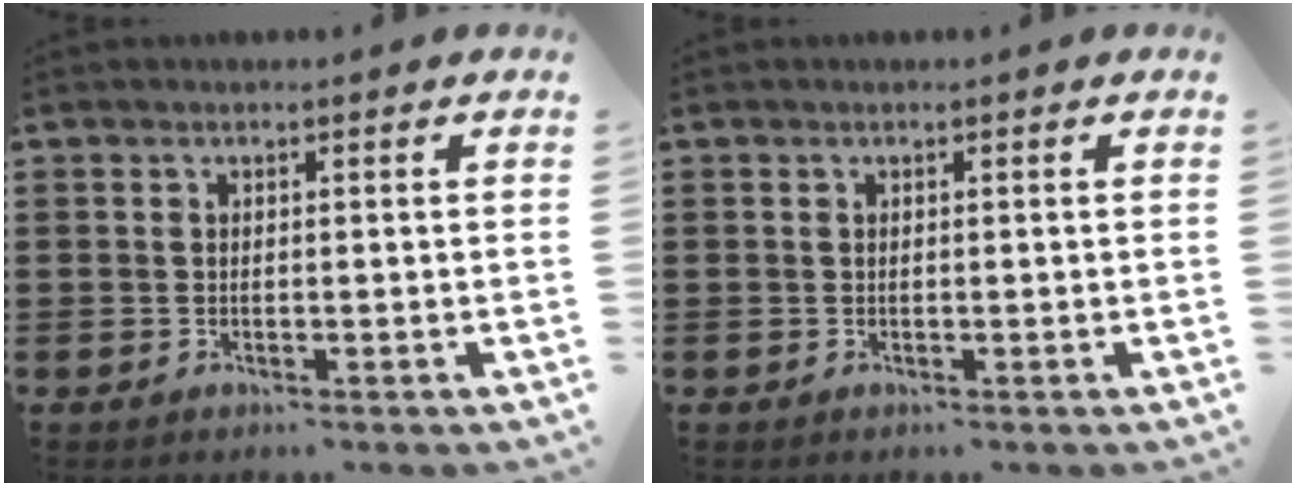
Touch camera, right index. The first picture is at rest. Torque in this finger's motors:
{"motor_torque": [0.33, 0.50, -0.70, -0.03]}